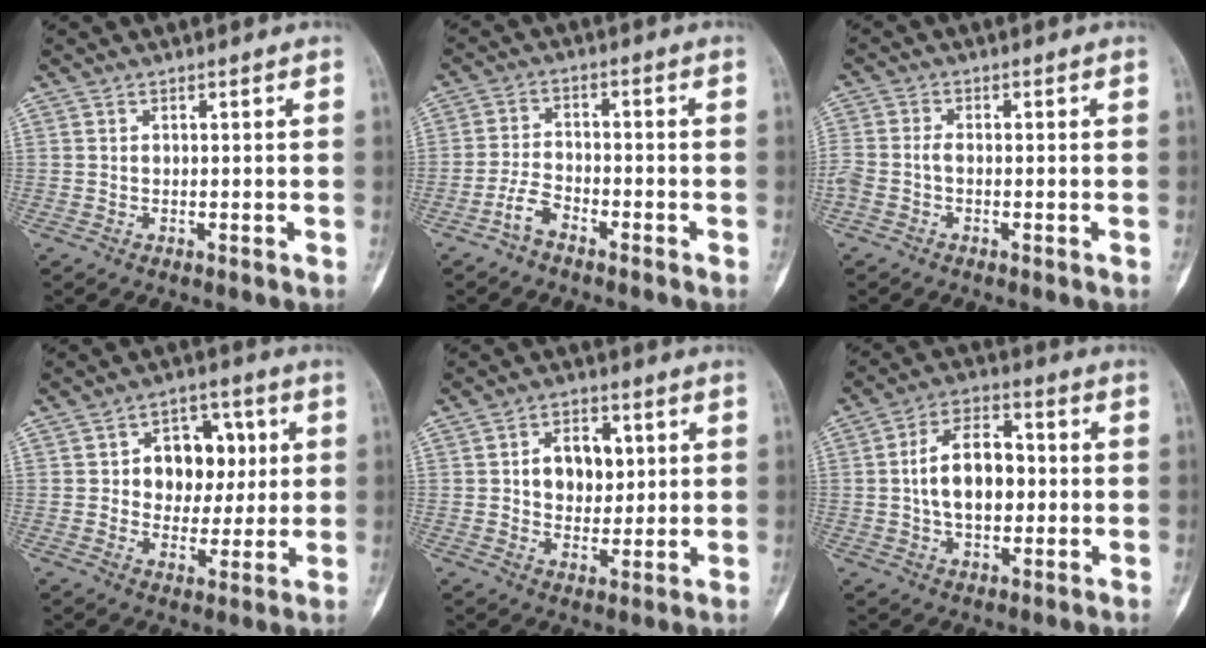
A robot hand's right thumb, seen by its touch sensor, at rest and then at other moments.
{"total": 4.3, "force": [-3.1, 1.9, 2.3], "torque": [-0.047, 0.024, -0.063]}
{"total": 3.8, "force": [-1.2, 2.3, 2.8], "torque": [-0.078, 0.011, -0.026]}
{"total": 11.3, "force": [1.8, 8.5, 7.3], "torque": [-0.049, 0.008, 0.028]}
{"total": 8.8, "force": [1.7, 6.3, 5.9], "torque": [-0.050, -0.003, 0.029]}
{"total": 11.8, "force": [0.1, 7.2, 9.4], "torque": [-0.140, 0.022, -0.003]}